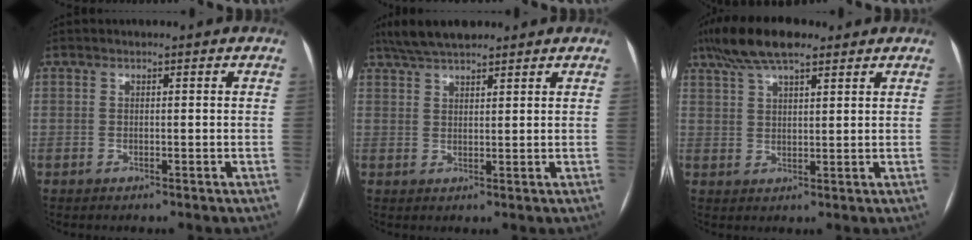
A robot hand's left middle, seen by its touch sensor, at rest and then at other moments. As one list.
[{"total": 7.3, "force": [6.1, 1.8, 3.8], "torque": [-0.066, 0.027, 0.108]}, {"total": 9.7, "force": [7.0, 2.5, 6.2], "torque": [-0.121, 0.030, 0.124]}]